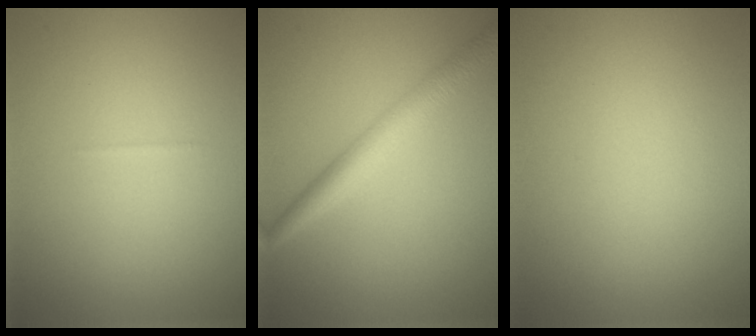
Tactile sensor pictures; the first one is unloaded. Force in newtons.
{"total": 3.5, "press": 3.5, "slide": 0.1}
{"total": 0.0}